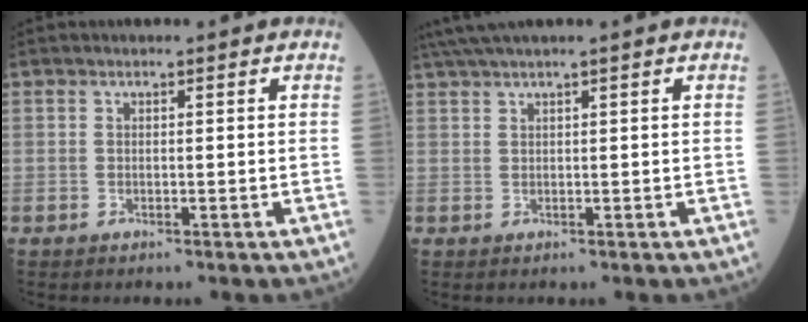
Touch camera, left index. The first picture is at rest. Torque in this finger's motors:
{"motor_torque": [0.40, -0.53, 0.22, 0.10]}